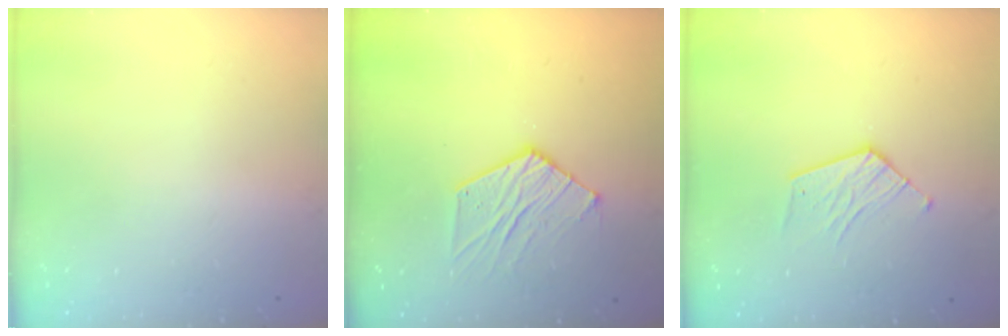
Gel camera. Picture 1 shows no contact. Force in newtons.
{"total": 9.6, "press": 9.6, "slide": 0.5}
{"total": 7.7, "press": 7.7, "slide": 0.2}